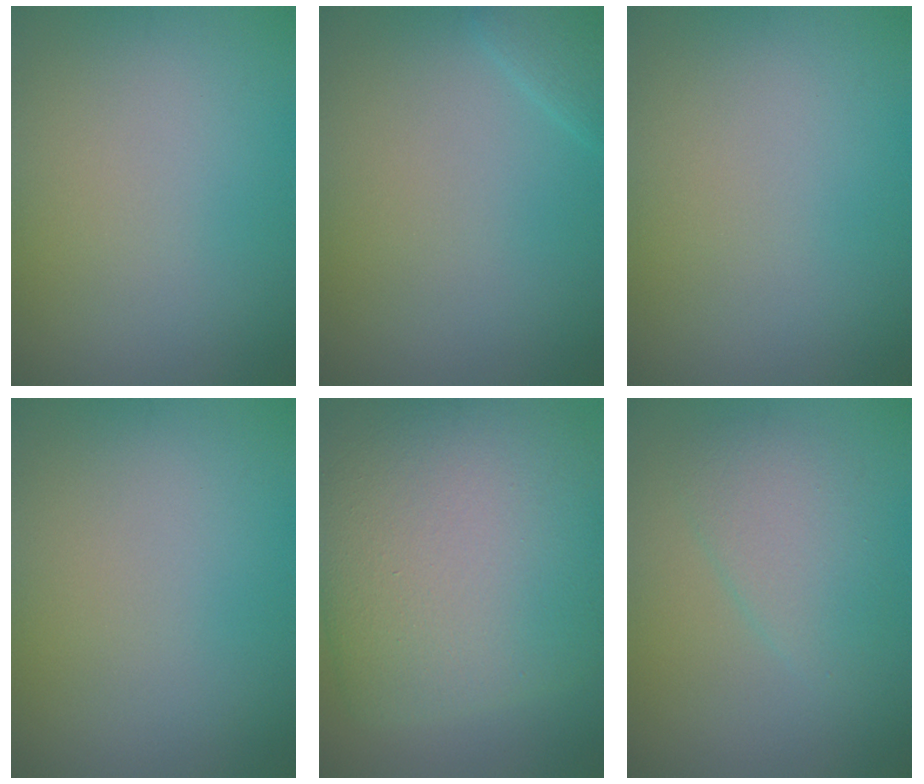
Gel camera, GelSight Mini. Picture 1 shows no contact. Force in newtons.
{"total": 1.3, "press": 1.3, "slide": 0.1}
{"total": 0.0}
{"total": 0.0}
{"total": 13.1, "press": 13.1, "slide": 0.3}
{"total": 2.9, "press": 2.9, "slide": 0.2}